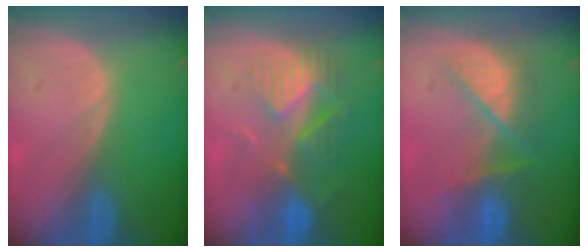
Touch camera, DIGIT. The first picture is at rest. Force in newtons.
{"total": 8.9, "press": 7.7, "slide": 4.5}
{"total": 7.3, "press": 7.1, "slide": 1.7}